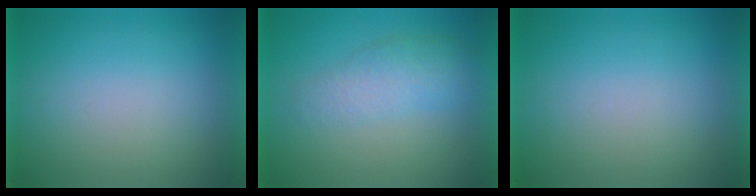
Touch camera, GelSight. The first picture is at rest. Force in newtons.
{"total": 3.0}
{"total": 0.0}